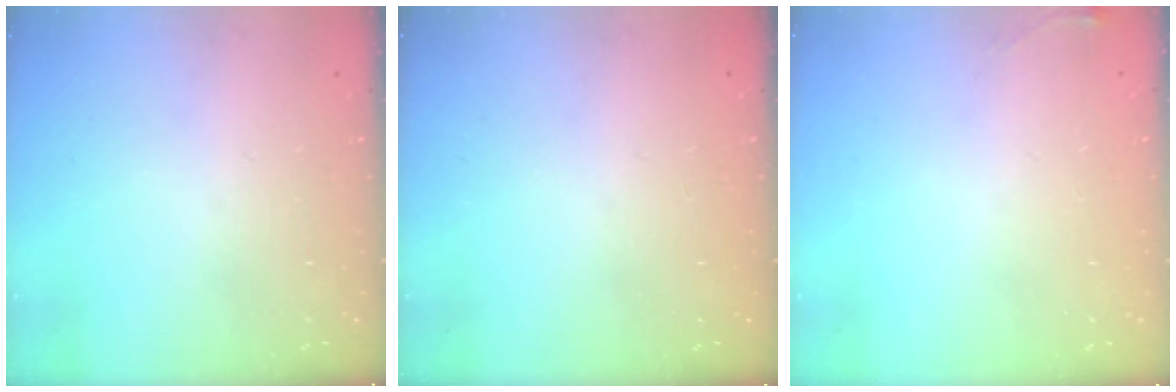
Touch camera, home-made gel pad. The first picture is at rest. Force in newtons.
{"total": 0.0}
{"total": 3.7, "press": 3.7, "slide": 0.5}